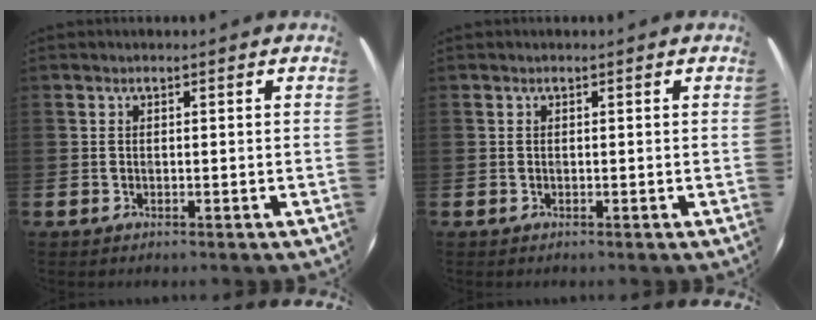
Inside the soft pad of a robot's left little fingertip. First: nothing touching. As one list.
[{"total": 0.0}]